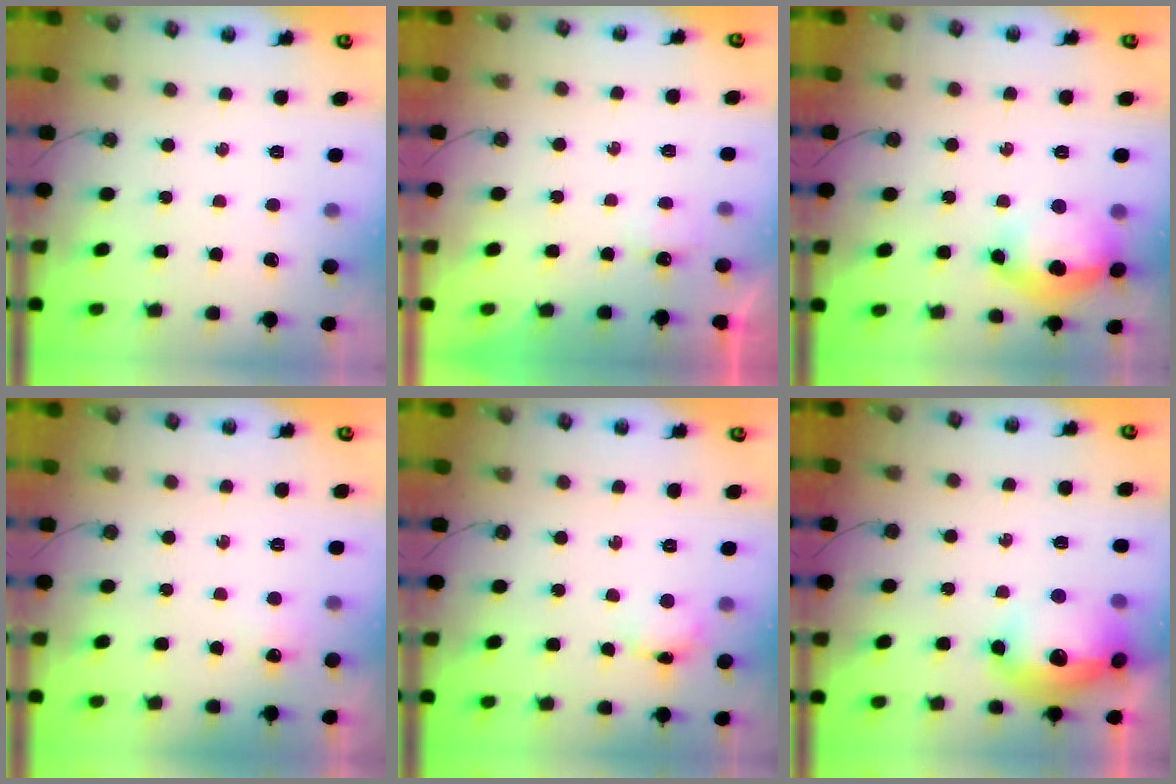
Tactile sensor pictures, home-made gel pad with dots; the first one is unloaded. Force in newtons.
{"total": 2.5, "press": 2.4, "slide": 0.5}
{"total": 23.0, "press": 19.6, "slide": 12.0}
{"total": 5.0, "press": 4.9, "slide": 0.7}
{"total": 5.9, "press": 5.9, "slide": 0.5}
{"total": 19.3, "press": 19.2, "slide": 1.5}